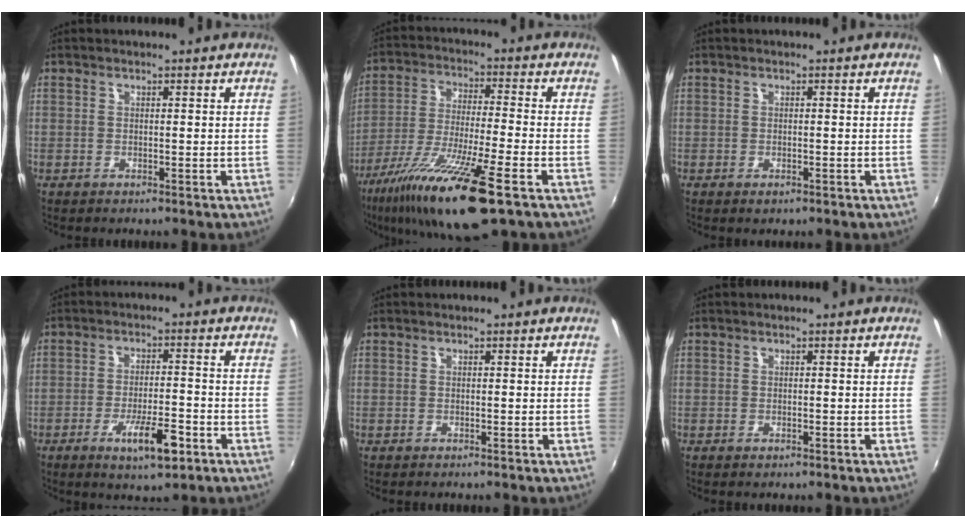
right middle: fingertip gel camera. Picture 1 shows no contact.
{"total": 17.8, "force": [-11.0, 1.5, 13.9], "torque": [-0.274, -0.046, -0.199]}
{"total": 0.7, "force": [-0.4, 0.5, 0.3], "torque": [-0.004, -0.002, -0.007]}
{"total": 10.7, "force": [-5.1, 2.6, 9.0], "torque": [-0.165, -0.016, -0.077]}
{"total": 0.0}
{"total": 0.0}